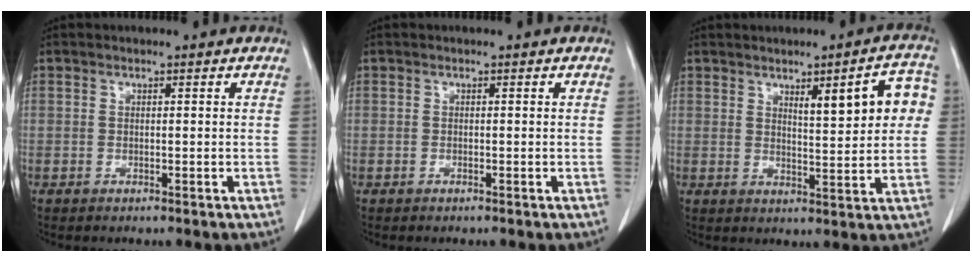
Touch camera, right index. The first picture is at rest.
{"total": 0.0}
{"total": 8.4, "force": [2.6, 1.9, 7.8], "torque": [-0.099, 0.013, 0.036]}